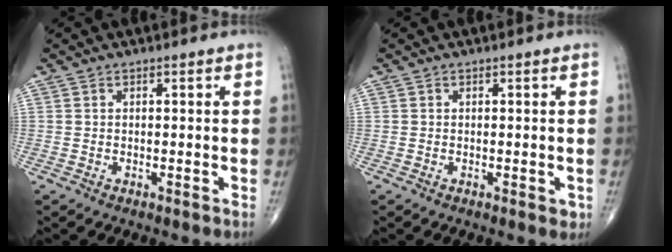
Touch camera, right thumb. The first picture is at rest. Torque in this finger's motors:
{"motor_torque": [0.26, 0.39, -0.13, -0.06, 0.03]}